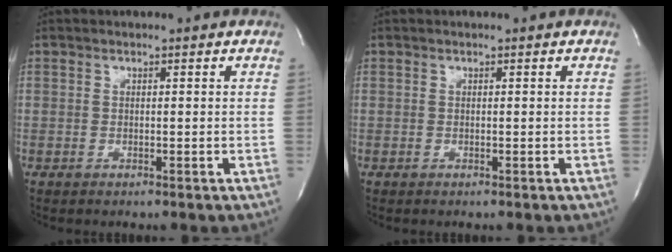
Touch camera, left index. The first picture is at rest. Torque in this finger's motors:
{"motor_torque": [0.00, 0.00, 0.00, 0.00]}